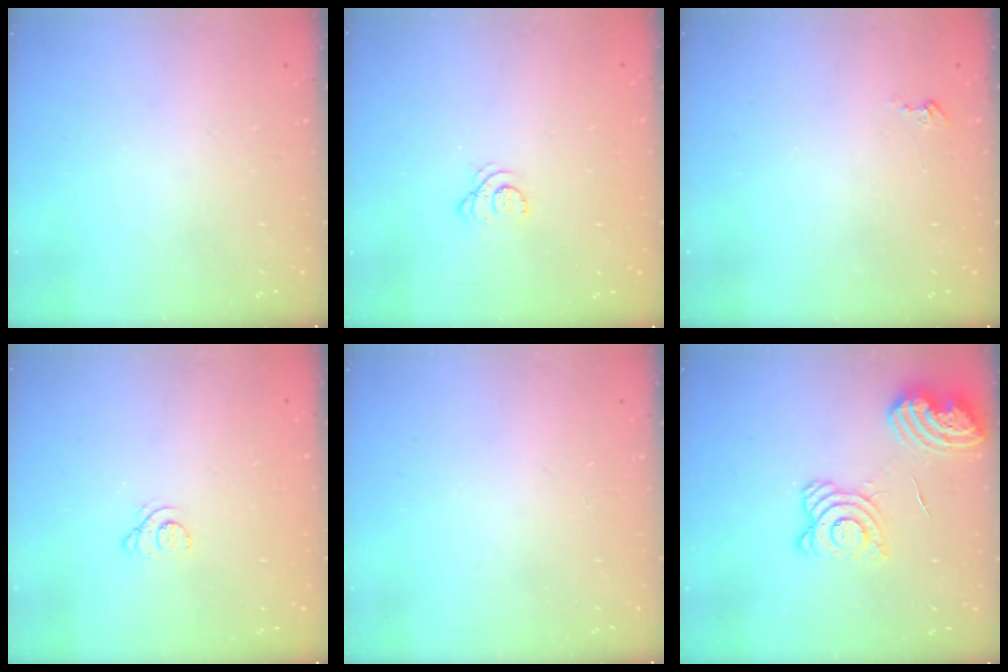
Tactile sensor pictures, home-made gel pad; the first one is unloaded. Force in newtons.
{"total": 2.5, "press": 2.5, "slide": 0.3}
{"total": 2.7, "press": 2.7, "slide": 0.3}
{"total": 1.7, "press": 1.6, "slide": 0.1}
{"total": 0.0}
{"total": 14.7, "press": 14.6, "slide": 1.3}